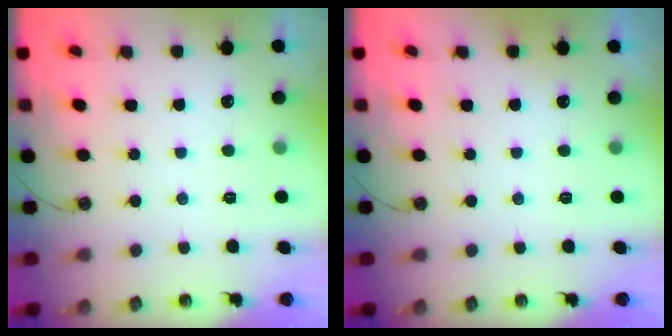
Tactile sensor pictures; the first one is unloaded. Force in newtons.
{"total": 0.0}